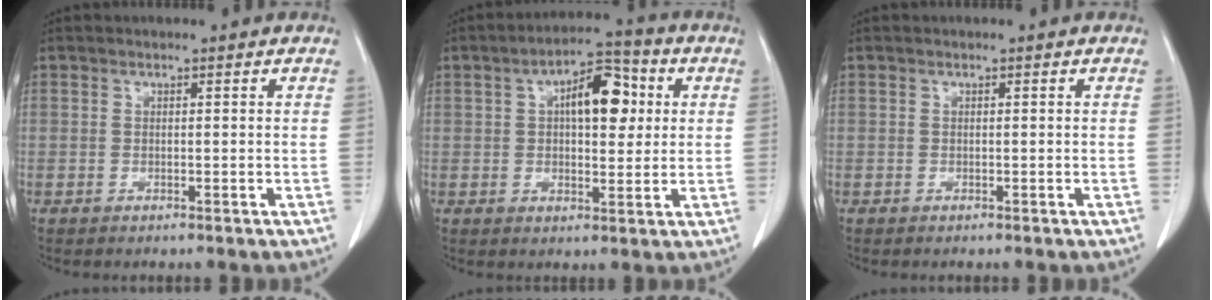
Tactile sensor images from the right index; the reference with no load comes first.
{"total": 9.5, "force": [2.3, 4.1, 8.3], "torque": [-0.127, 0.026, 0.032]}
{"total": 0.0}